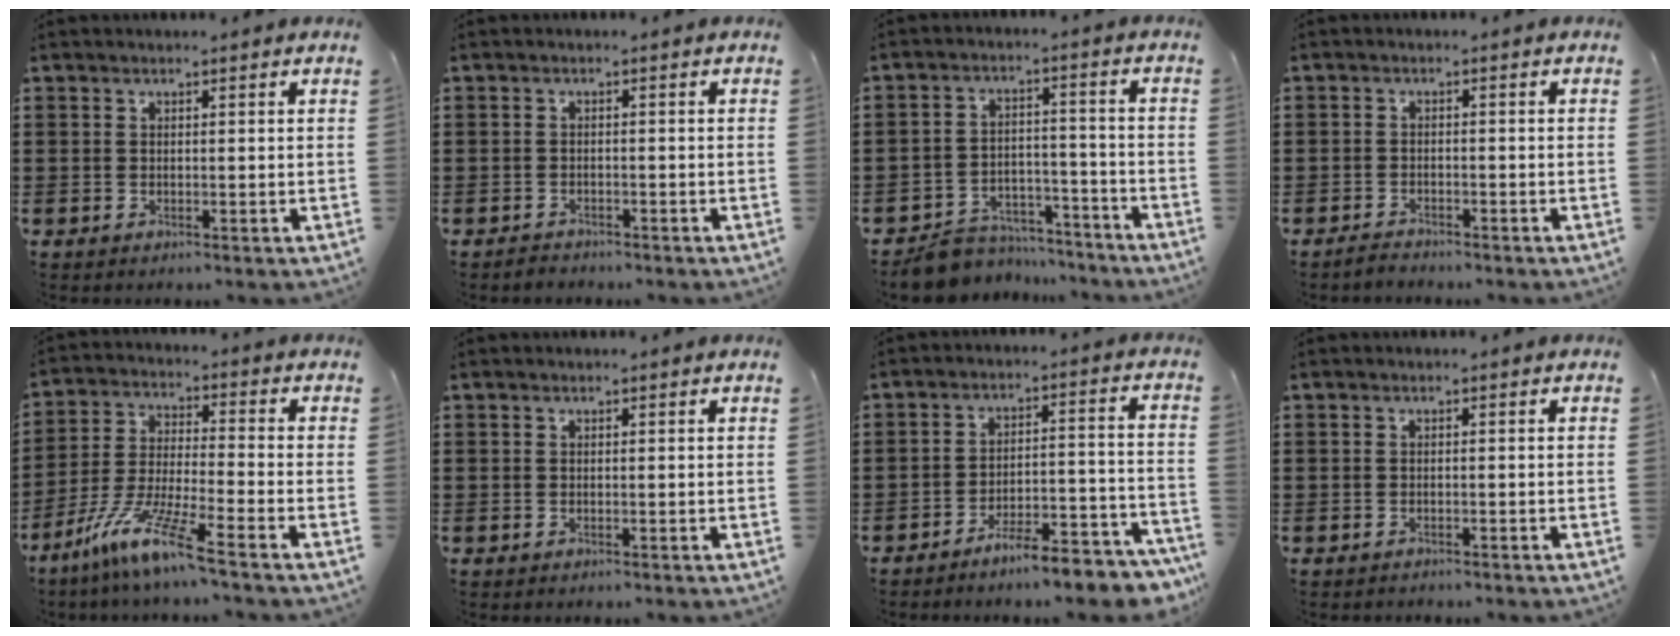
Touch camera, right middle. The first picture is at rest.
{"total": 1.2, "force": [-1.2, 0.3, -0.1], "torque": [-0.003, 0.003, -0.027]}
{"total": 6.7, "force": [-6.4, 1.7, 0.6], "torque": [-0.011, 0.022, -0.127]}
{"total": 1.8, "force": [-1.7, 0.4, -0.1], "torque": [-0.003, 0.005, -0.038]}
{"total": 9.9, "force": [-7.6, -0.1, 6.3], "torque": [-0.138, -0.011, -0.154]}
{"total": 0.0}
{"total": 7.3, "force": [-6.8, 0.3, 2.6], "torque": [-0.040, 0.007, -0.129]}
{"total": 0.6, "force": [-0.6, 0.1, 0.0], "torque": [0.000, 0.001, -0.013]}